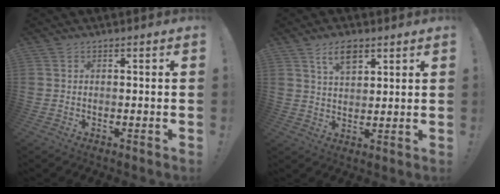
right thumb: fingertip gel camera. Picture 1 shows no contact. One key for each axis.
{"total": 7.0, "fx": 4.1, "fy": 3.5, "fz": 4.5, "tx": -0.079, "ty": -0.009, "tz": 0.074}